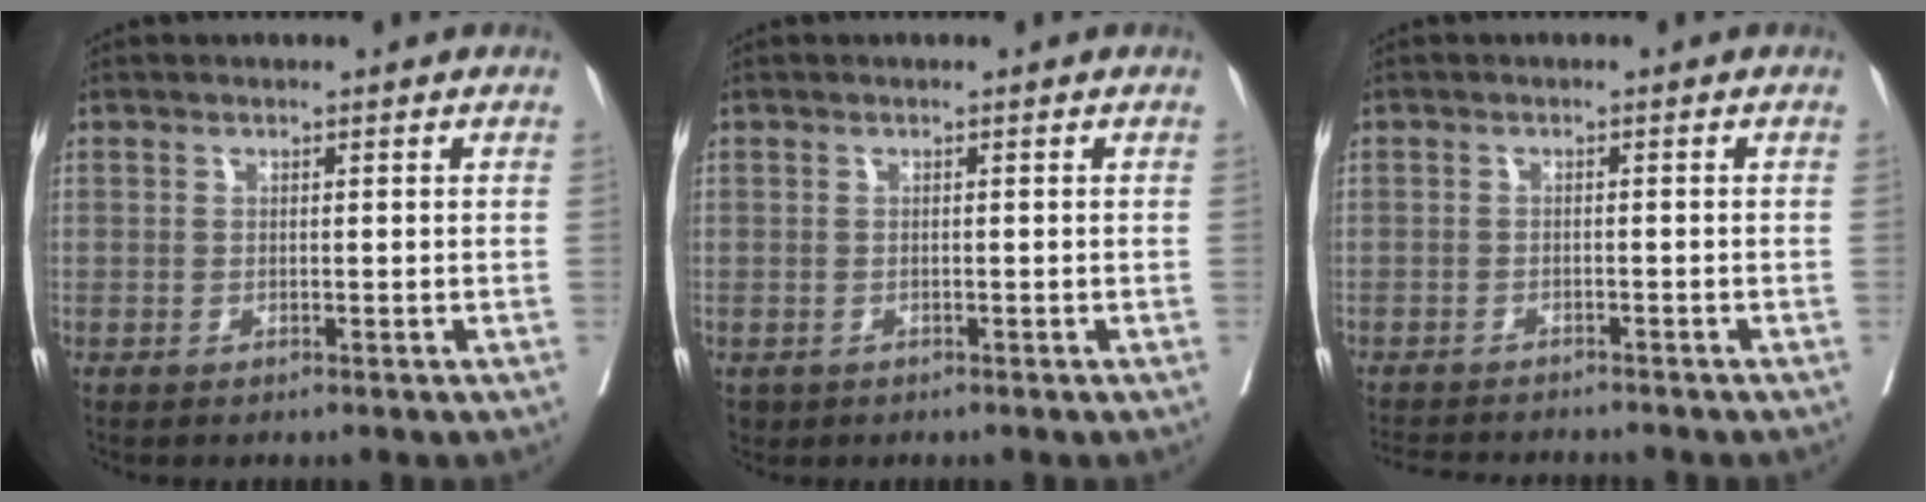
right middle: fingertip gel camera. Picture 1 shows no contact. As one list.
[{"total": 0.9, "force": [-0.5, 0.8, 0.2], "torque": [-0.009, 0.002, -0.001]}, {"total": 8.1, "force": [-7.7, 1.0, 2.4], "torque": [-0.032, -0.007, -0.108]}]